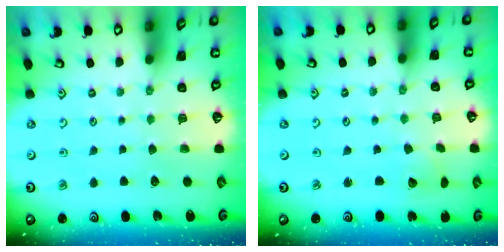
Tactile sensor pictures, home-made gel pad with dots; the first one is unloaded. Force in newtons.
{"total": 2.4, "press": 2.4, "slide": 0.1}